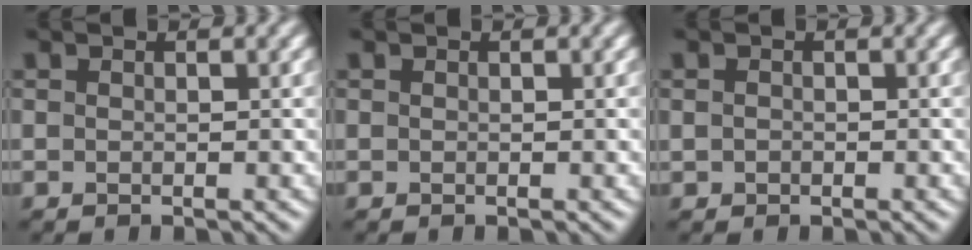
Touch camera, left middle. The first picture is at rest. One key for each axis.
{"total": 0.0}
{"total": 0.6, "fx": -0.2, "fy": 0.6, "fz": 0.1, "tx": 0.002, "ty": -0.002, "tz": -0.006}